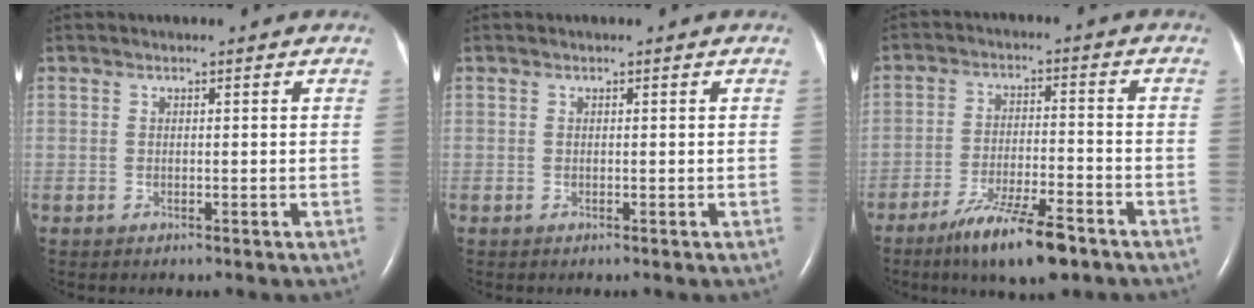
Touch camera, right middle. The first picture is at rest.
{"total": 0.0}
{"total": 10.6, "force": [-7.4, 1.5, 7.5], "torque": [-0.136, -0.021, -0.124]}